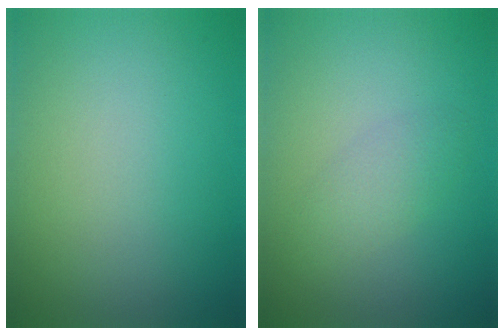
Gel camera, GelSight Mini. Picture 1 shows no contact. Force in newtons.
{"total": 1.8, "press": 1.8, "slide": 0.0}